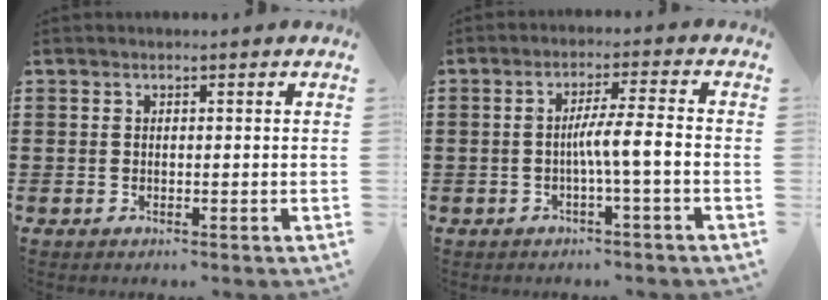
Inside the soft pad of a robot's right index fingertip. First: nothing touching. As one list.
[{"total": 4.7, "force": [-1.3, -0.2, 4.6], "torque": [-0.084, -0.004, -0.028]}]